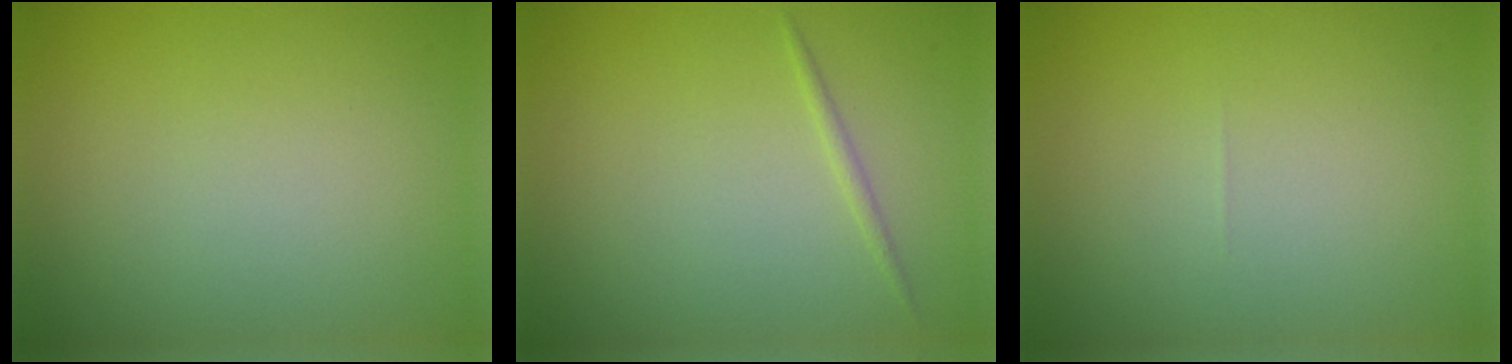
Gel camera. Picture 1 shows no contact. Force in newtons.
{"total": 0.7, "press": 0.7, "slide": 0.1}
{"total": 0.0}